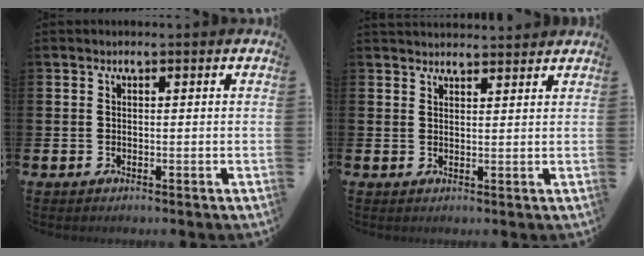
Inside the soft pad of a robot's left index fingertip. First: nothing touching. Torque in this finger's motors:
{"motor_torque": [0.97, -1.17, 0.04, 0.01]}